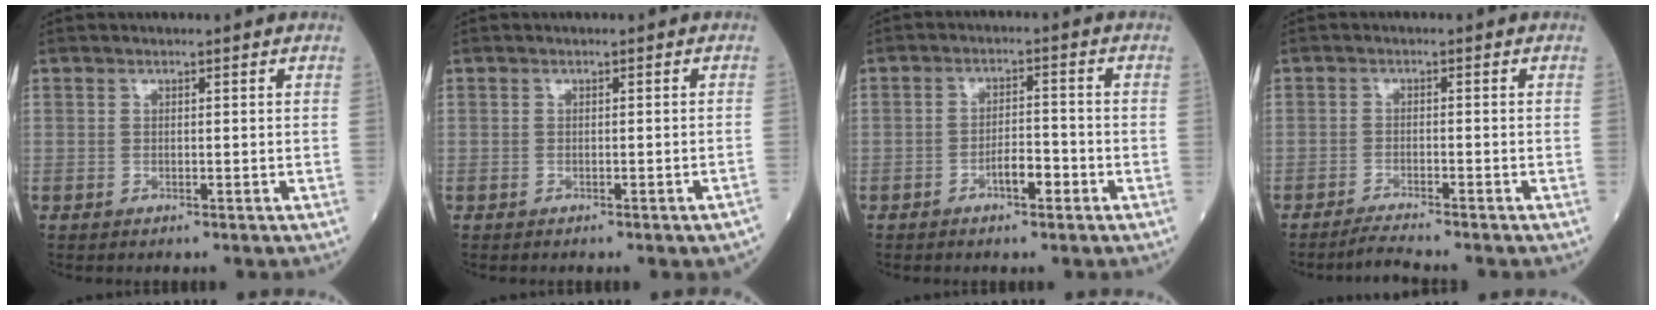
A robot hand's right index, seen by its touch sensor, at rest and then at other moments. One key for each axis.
{"total": 2.2, "fx": -1.8, "fy": -0.2, "fz": 1.3, "tx": -0.010, "ty": 0.000, "tz": -0.021}
{"total": 3.7, "fx": -2.0, "fy": 1.1, "fz": 3.0, "tx": -0.046, "ty": 0.006, "tz": -0.035}
{"total": 3.3, "fx": -3.1, "fy": -0.7, "fz": 1.0, "tx": -0.027, "ty": -0.015, "tz": -0.056}